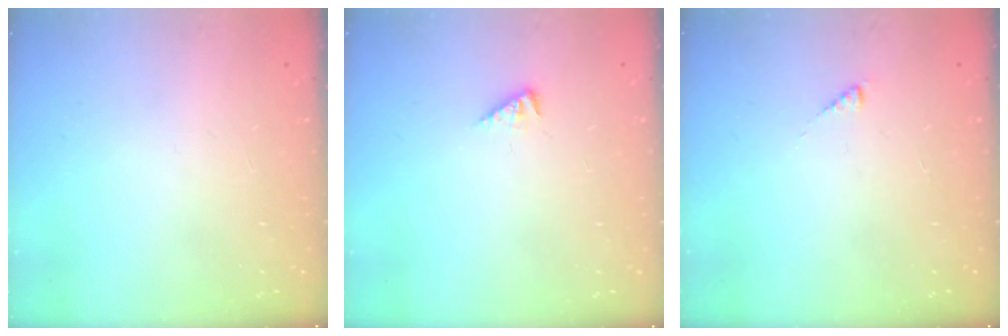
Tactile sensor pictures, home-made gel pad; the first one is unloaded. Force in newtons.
{"total": 1.4, "press": 1.4, "slide": 0.5}
{"total": 2.0, "press": 2.0, "slide": 0.3}